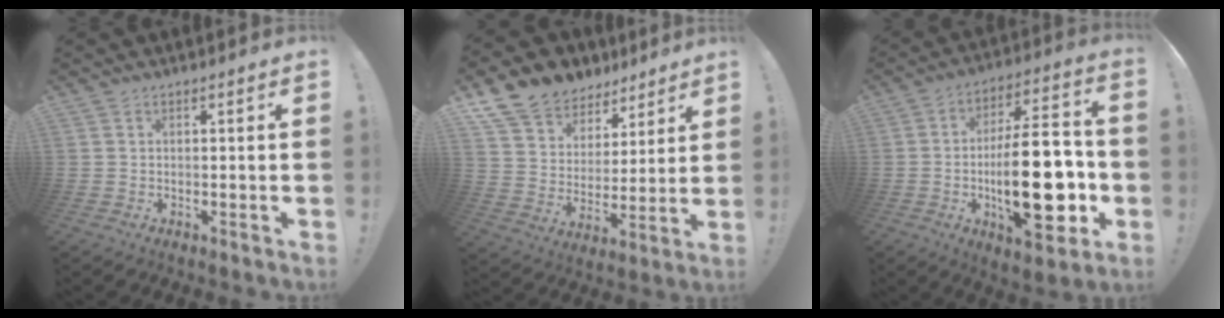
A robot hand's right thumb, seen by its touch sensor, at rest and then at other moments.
{"total": 12.2, "force": [9.0, 7.7, 2.8], "torque": [-0.056, -0.068, 0.174]}
{"total": 26.4, "force": [-4.1, 10.4, 23.9], "torque": [-0.408, 0.012, -0.062]}